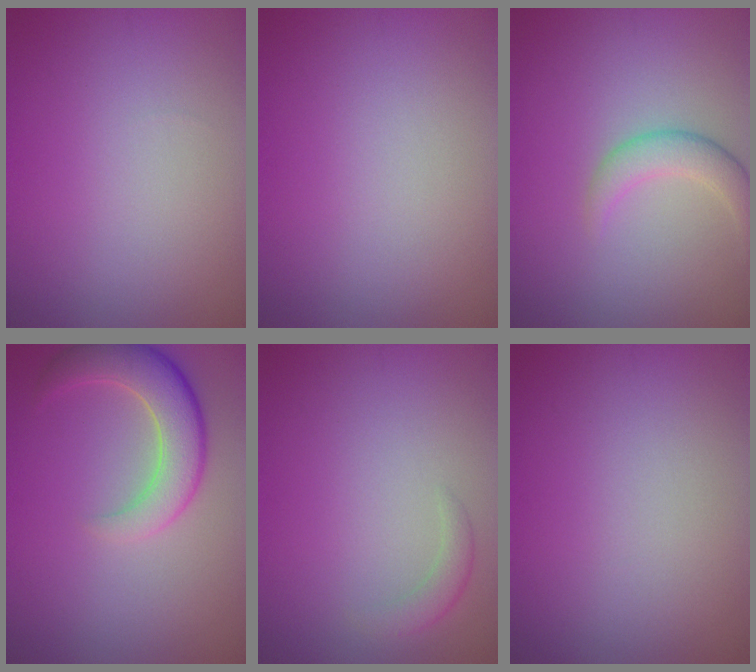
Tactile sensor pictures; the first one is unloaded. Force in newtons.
{"total": 0.0}
{"total": 2.6, "press": 2.6, "slide": 0.2}
{"total": 5.2, "press": 5.1, "slide": 0.6}
{"total": 1.4, "press": 1.4, "slide": 0.1}
{"total": 0.0}